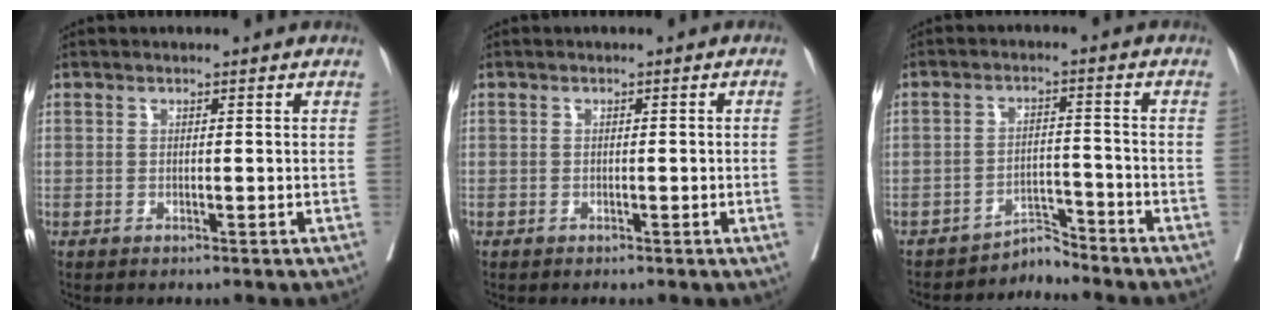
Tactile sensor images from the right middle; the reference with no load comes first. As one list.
[{"total": 0.9, "force": [-0.2, 0.0, 0.9], "torque": [-0.021, 0.004, -0.002]}, {"total": 3.4, "force": [-3.2, 0.0, -1.1], "torque": [0.028, 0.005, -0.051]}]